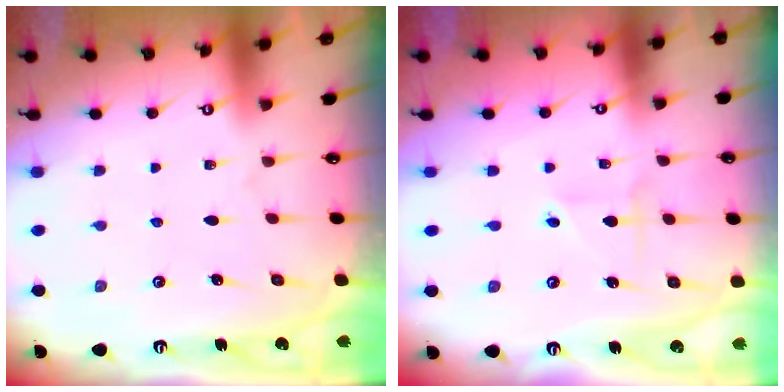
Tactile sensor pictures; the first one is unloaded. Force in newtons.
{"total": 2.2, "press": 2.2, "slide": 0.1}